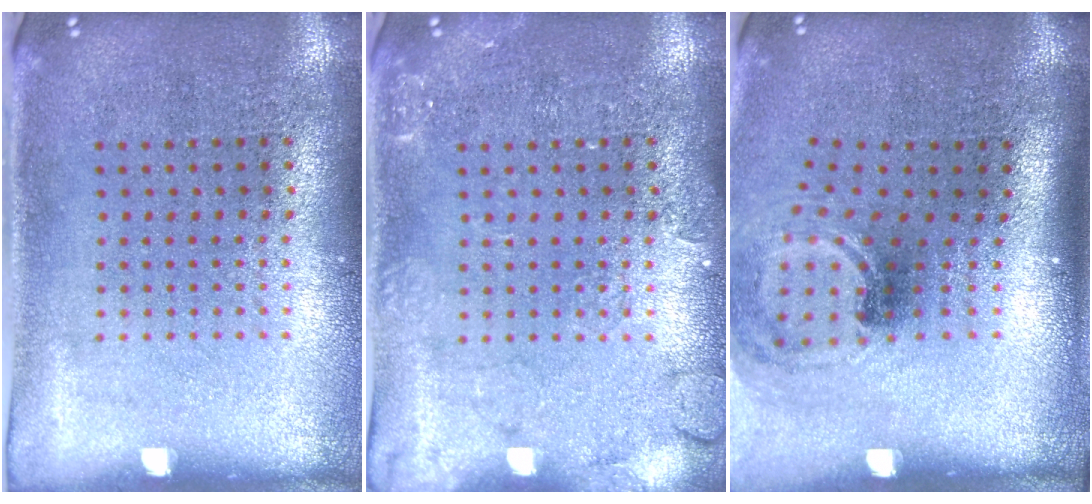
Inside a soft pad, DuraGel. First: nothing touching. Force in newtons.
{"total": 2.2, "press": 2.2, "slide": 0.4}
{"total": 1.6, "press": 1.2, "slide": 1.1}